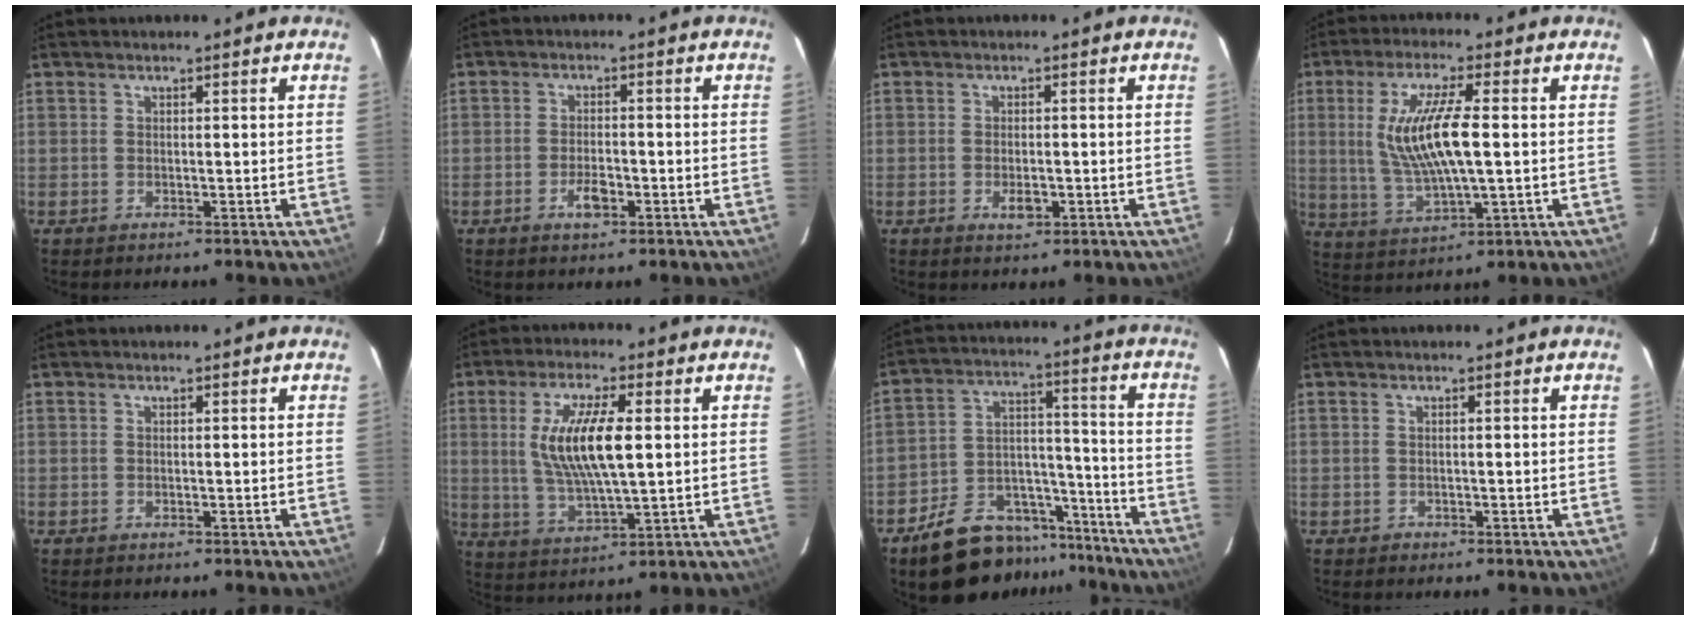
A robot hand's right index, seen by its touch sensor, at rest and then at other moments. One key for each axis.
{"total": 3.8, "fx": -1.9, "fy": 1.8, "fz": 2.7, "tx": -0.056, "ty": -0.001, "tz": -0.031}
{"total": 2.9, "fx": -1.1, "fy": 1.6, "fz": 2.1, "tx": -0.039, "ty": -0.003, "tz": -0.016}
{"total": 12.7, "fx": 0.9, "fy": 2.9, "fz": 12.3, "tx": -0.239, "ty": -0.007, "tz": 0.029}
{"total": 0.0}
{"total": 12.2, "fx": 1.8, "fy": 3.2, "fz": 11.6, "tx": -0.226, "ty": -0.003, "tz": 0.040}
{"total": 16.6, "fx": -13.2, "fy": 8.6, "fz": 5.2, "tx": -0.103, "ty": 0.060, "tz": -0.182}
{"total": 0.7, "fx": -0.4, "fy": 0.5, "fz": 0.0, "tx": 0.002, "ty": 0.003, "tz": -0.004}